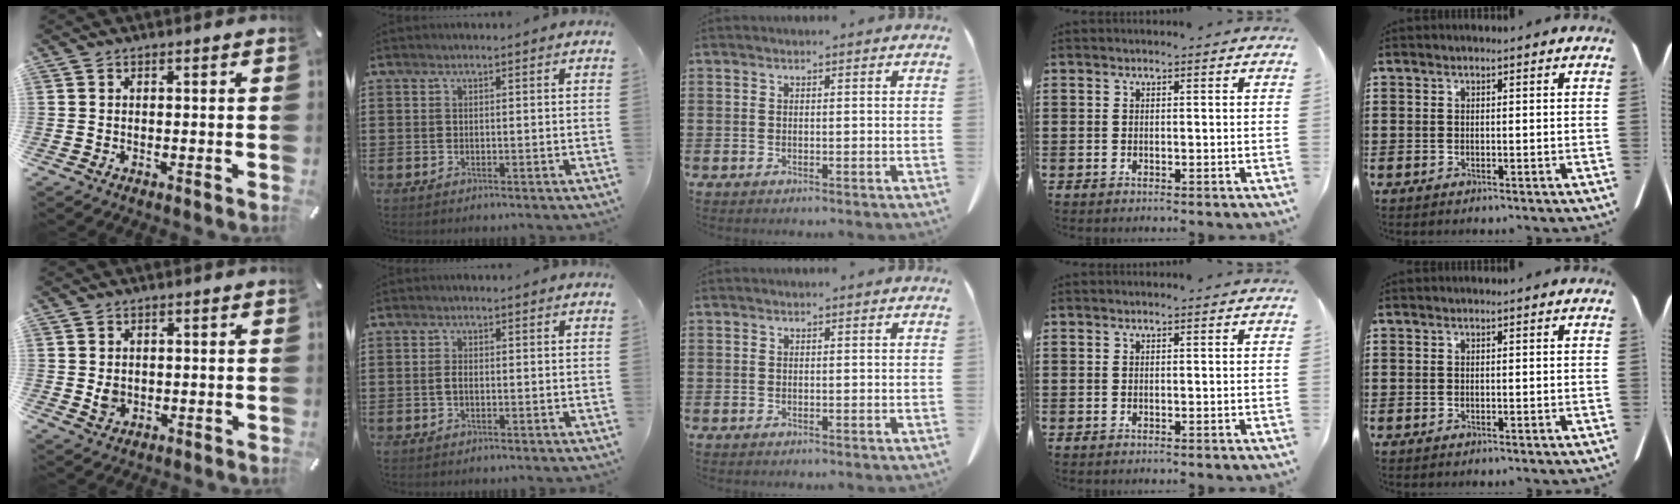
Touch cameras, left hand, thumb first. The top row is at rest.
{"thumb": {"total": 2.7, "force": [0.0, 2.4, 1.3], "torque": [-0.009, -0.003, -0.002]}, "index": {"total": 1.4, "force": [-0.4, 0.6, 1.2], "torque": [-0.032, -0.001, -0.011]}}